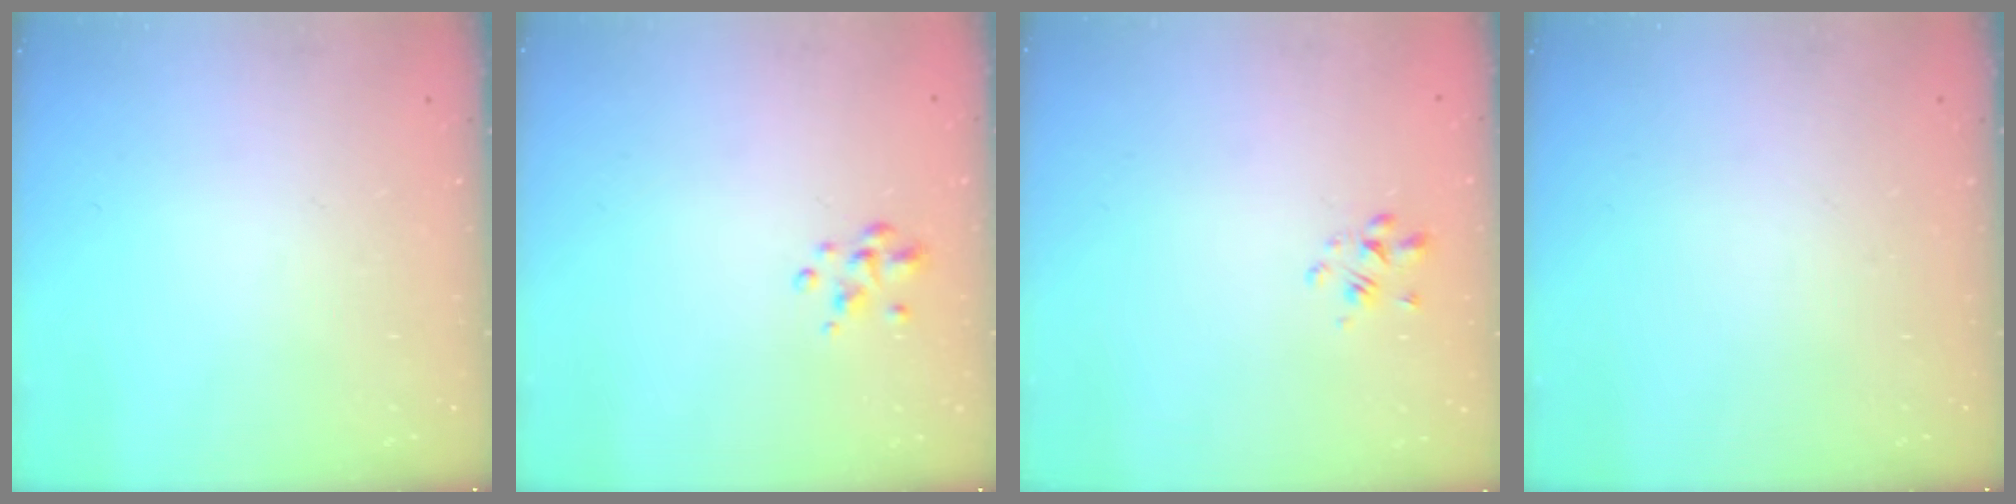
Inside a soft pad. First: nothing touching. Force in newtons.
{"total": 2.0, "press": 1.9, "slide": 0.6}
{"total": 1.4, "press": 1.2, "slide": 0.8}
{"total": 0.0}